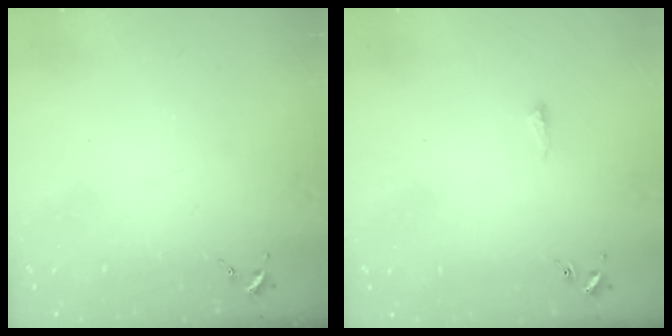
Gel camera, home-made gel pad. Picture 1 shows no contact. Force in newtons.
{"total": 4.8, "press": 4.7, "slide": 0.7}